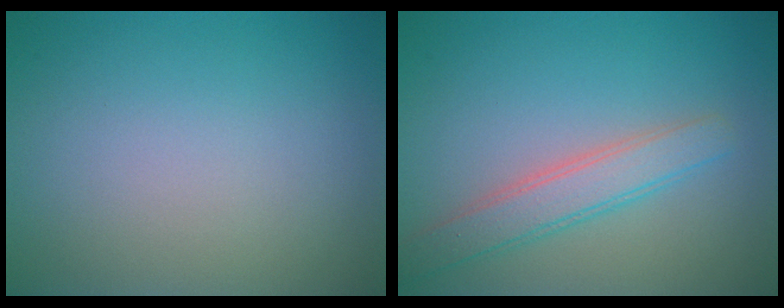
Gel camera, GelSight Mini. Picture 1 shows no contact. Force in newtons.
{"total": 3.3, "press": 3.3, "slide": 0.2}